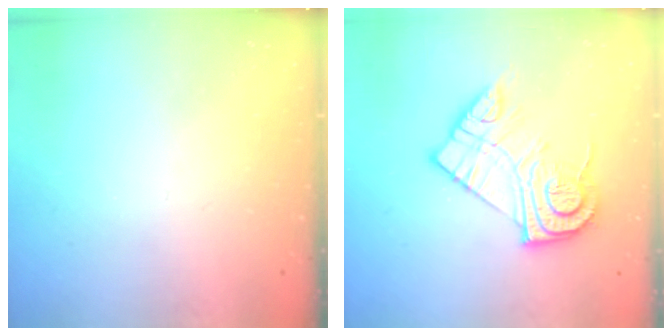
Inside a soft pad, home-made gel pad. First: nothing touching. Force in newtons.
{"total": 16.1, "press": 16.1, "slide": 1.5}